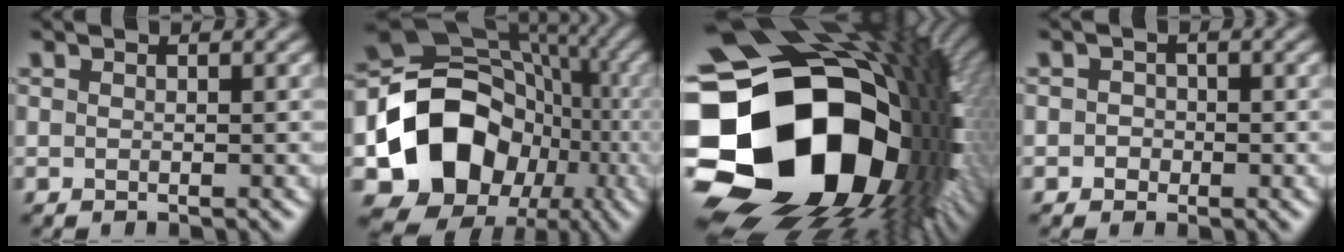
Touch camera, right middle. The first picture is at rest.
{"total": 13.2, "force": [-3.7, 11.0, 6.3], "torque": [-0.110, -0.002, -0.070]}
{"total": 23.1, "force": [-2.7, 17.5, 14.8], "torque": [-0.319, -0.054, -0.023]}
{"total": 1.3, "force": [-0.3, 1.2, 0.3], "torque": [0.011, -0.001, -0.011]}